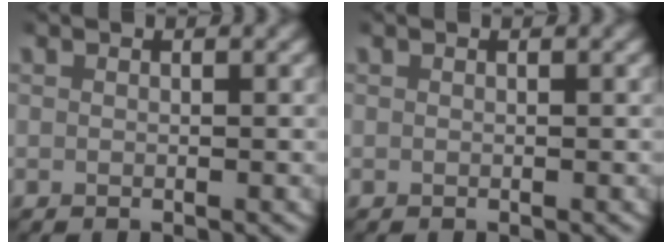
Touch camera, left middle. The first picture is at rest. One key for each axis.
{"total": 0.0}